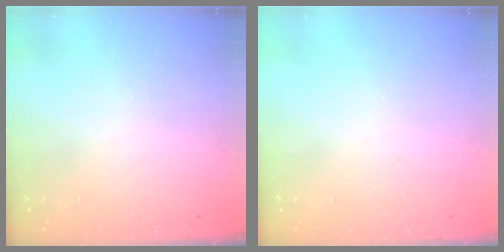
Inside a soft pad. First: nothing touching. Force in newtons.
{"total": 0.0}